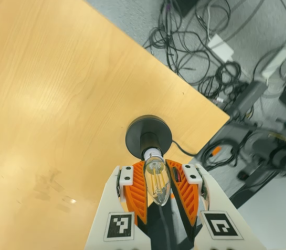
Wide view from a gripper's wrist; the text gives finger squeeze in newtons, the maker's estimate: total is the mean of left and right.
{"total": 15.0, "left": 15.6, "right": 14.5}